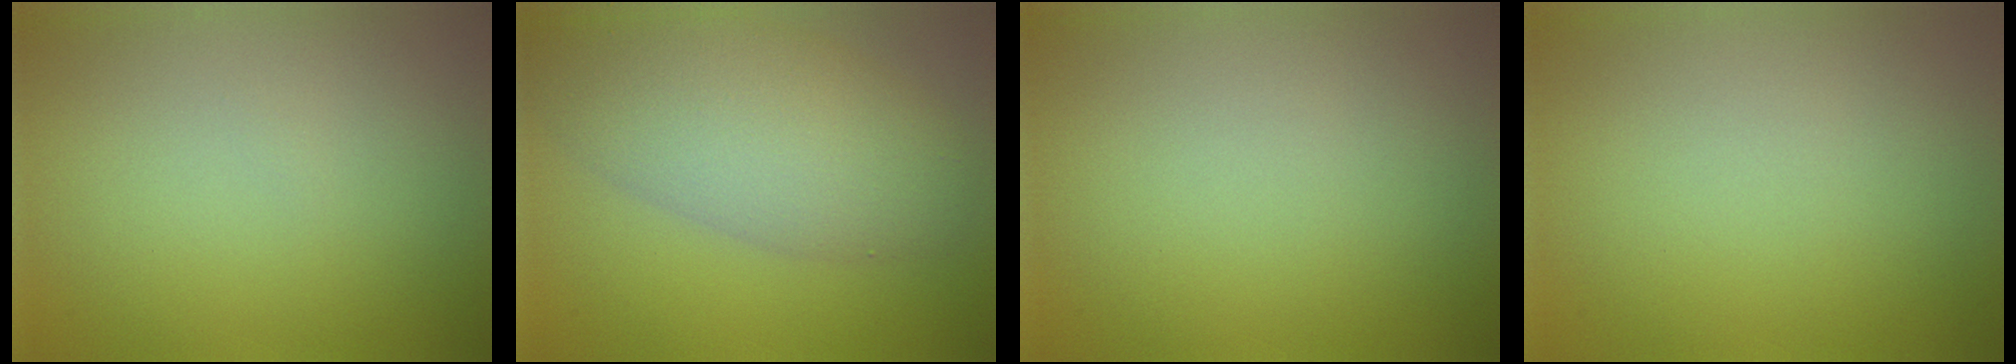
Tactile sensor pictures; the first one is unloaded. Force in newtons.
{"total": 8.1, "press": 8.1, "slide": 0.4}
{"total": 0.0}
{"total": 0.0}